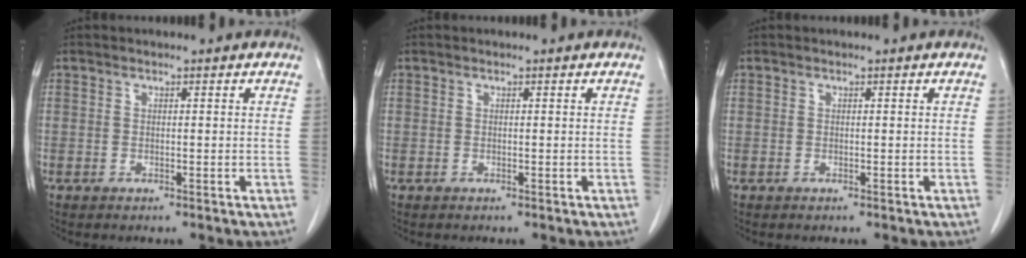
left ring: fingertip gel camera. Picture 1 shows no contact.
{"total": 0.0}
{"total": 0.0}